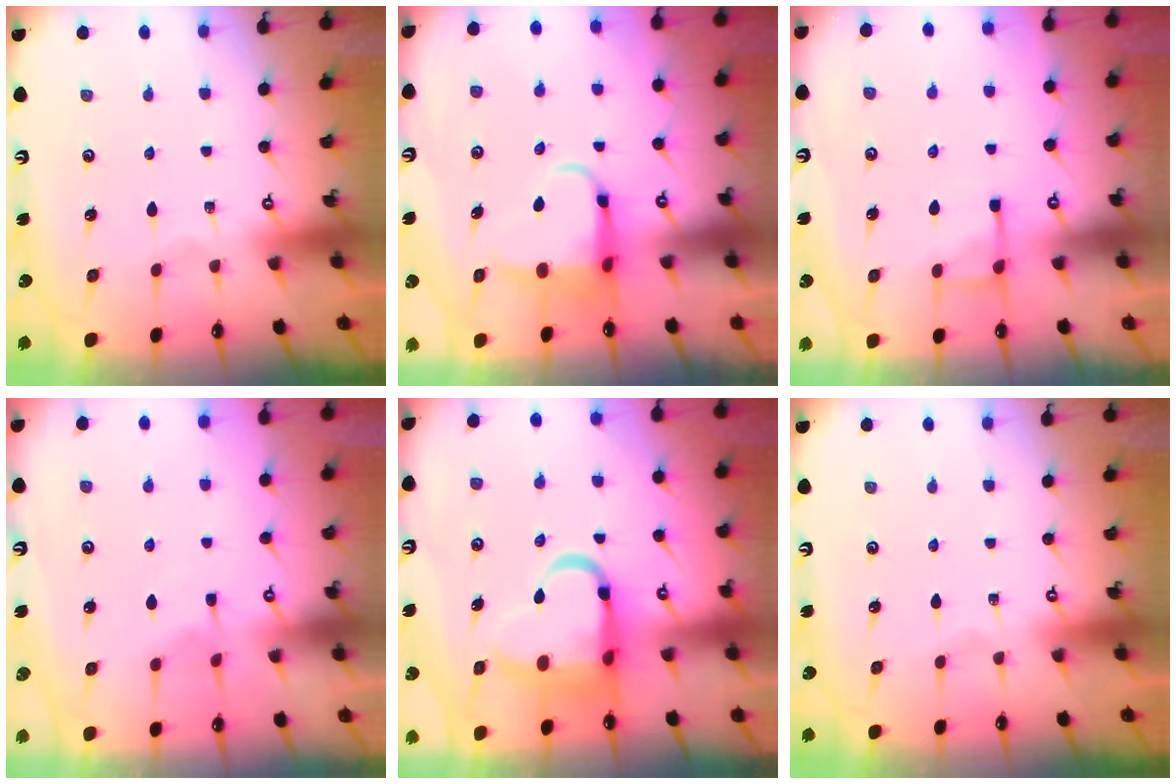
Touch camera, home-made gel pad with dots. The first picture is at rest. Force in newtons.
{"total": 5.6, "press": 5.5, "slide": 1.2}
{"total": 6.4, "press": 6.4, "slide": 0.6}
{"total": 3.9, "press": 3.8, "slide": 0.5}
{"total": 12.7, "press": 12.5, "slide": 2.3}
{"total": 0.0}